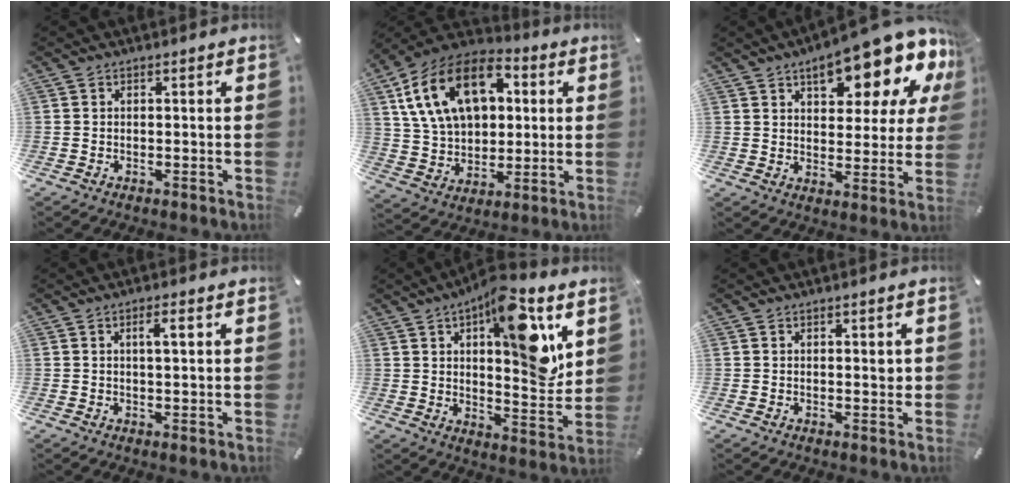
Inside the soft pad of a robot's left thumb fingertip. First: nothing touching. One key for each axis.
{"total": 19.2, "fx": 6.6, "fy": 13.2, "fz": 12.4, "tx": -0.248, "ty": -0.014, "tz": 0.118}
{"total": 18.5, "fx": 11.4, "fy": 7.6, "fz": 12.5, "tx": -0.160, "ty": -0.076, "tz": 0.183}
{"total": 3.2, "fx": 0.9, "fy": 0.5, "fz": 3.0, "tx": -0.051, "ty": 0.004, "tz": 0.010}
{"total": 17.7, "fx": 7.9, "fy": 6.7, "fz": 14.3, "tx": -0.188, "ty": -0.045, "tz": 0.121}
{"total": 1.7, "fx": 0.4, "fy": 0.9, "fz": 1.4, "tx": -0.012, "ty": -0.003, "tz": 0.003}